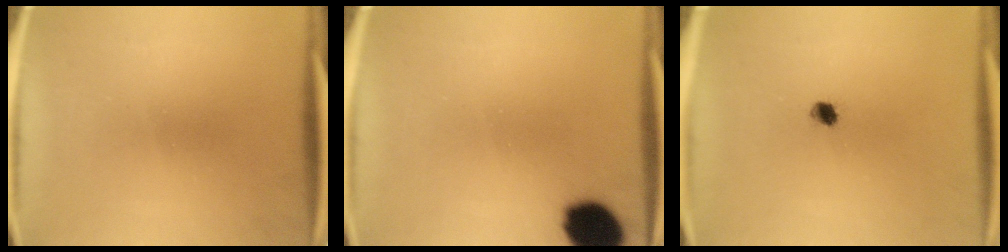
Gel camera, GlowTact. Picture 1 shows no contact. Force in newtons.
{"total": 11.9}
{"total": 2.1}